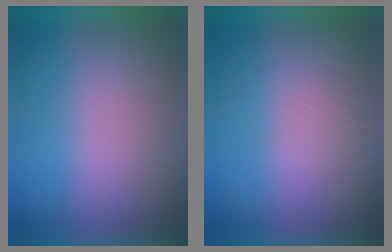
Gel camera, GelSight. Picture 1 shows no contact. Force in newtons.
{"total": 1.1}